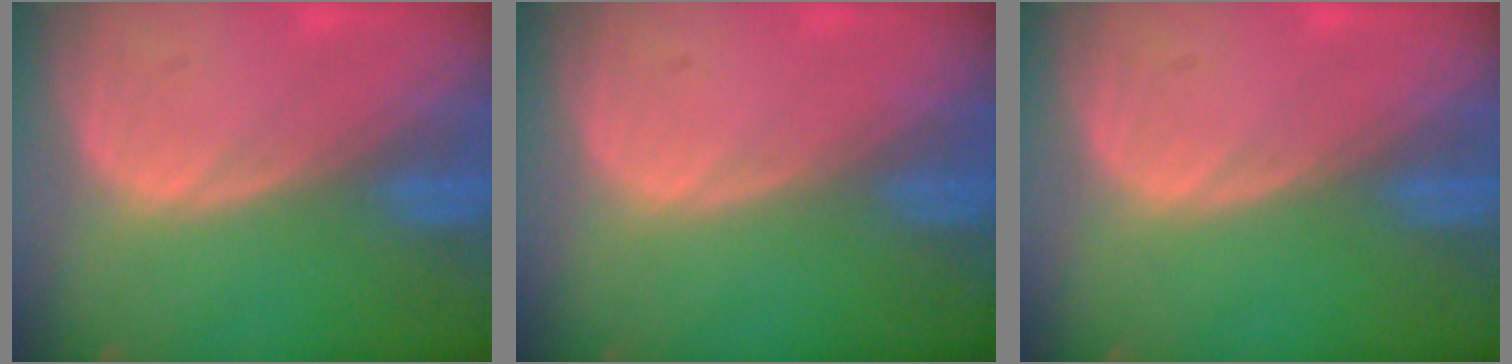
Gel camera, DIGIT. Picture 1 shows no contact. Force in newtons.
{"total": 0.0}
{"total": 0.0}